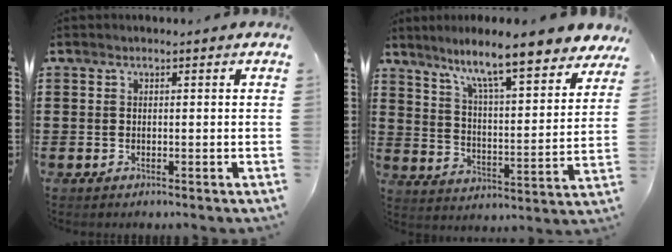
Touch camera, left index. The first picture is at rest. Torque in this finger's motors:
{"motor_torque": [1.75, -0.38, 0.51, 0.21]}